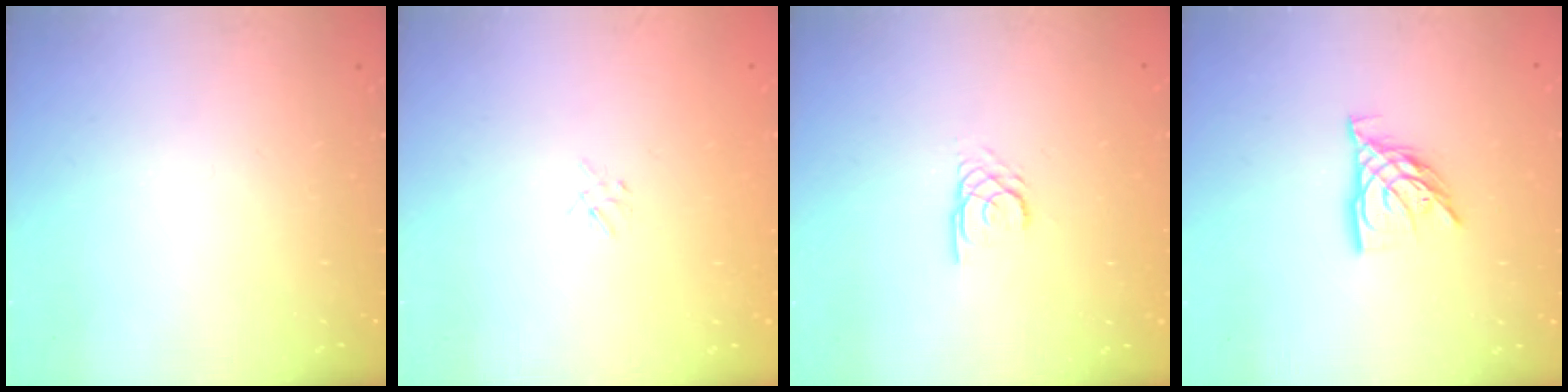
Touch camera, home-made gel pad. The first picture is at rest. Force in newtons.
{"total": 2.0, "press": 2.0, "slide": 0.4}
{"total": 2.7, "press": 2.7, "slide": 0.1}
{"total": 9.2, "press": 9.1, "slide": 0.9}